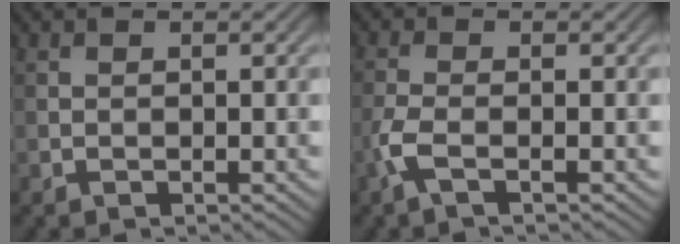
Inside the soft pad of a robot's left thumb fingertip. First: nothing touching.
{"total": 2.9, "force": [-1.4, 0.7, 2.4], "torque": [-0.063, 0.001, -0.039]}